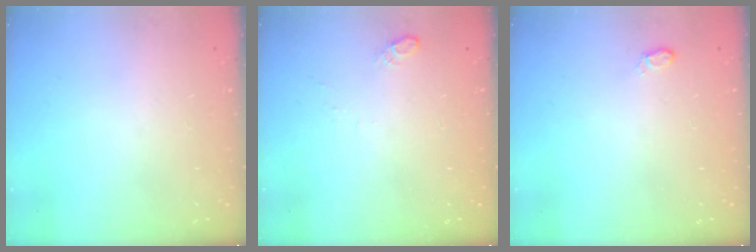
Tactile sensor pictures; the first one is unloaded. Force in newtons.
{"total": 6.2, "press": 4.6, "slide": 4.1}
{"total": 4.8, "press": 4.8, "slide": 0.6}